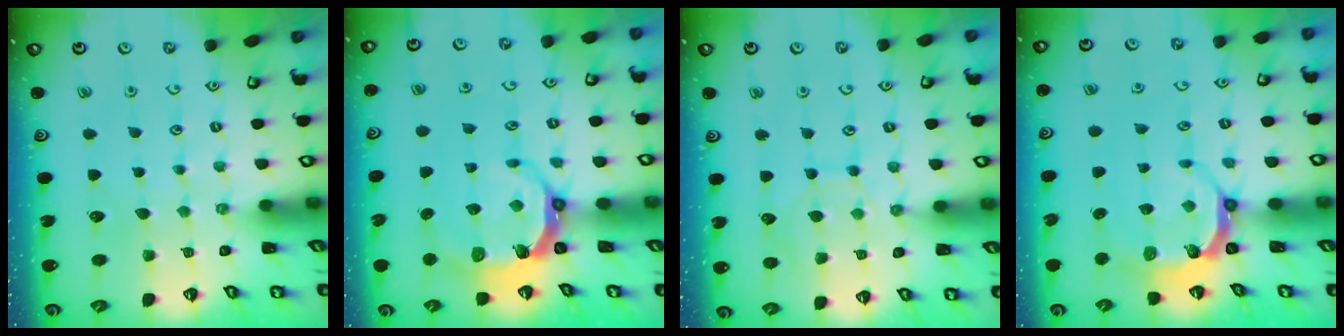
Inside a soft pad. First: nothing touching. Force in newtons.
{"total": 6.9, "press": 5.9, "slide": 3.6}
{"total": 8.1, "press": 8.1, "slide": 0.5}
{"total": 5.6, "press": 4.5, "slide": 3.3}